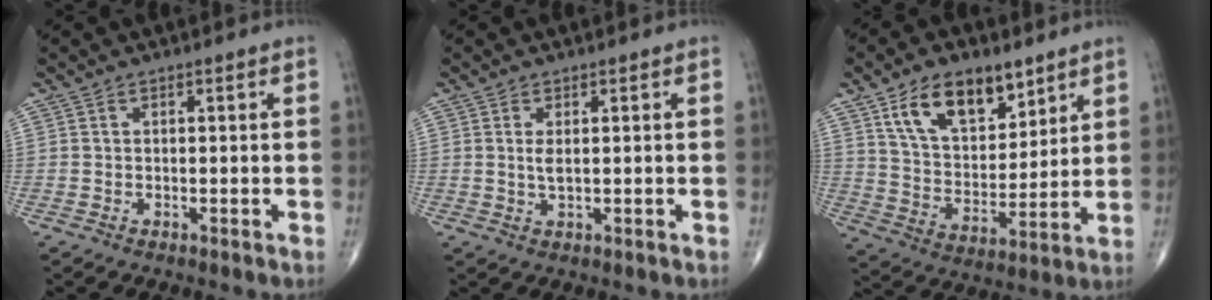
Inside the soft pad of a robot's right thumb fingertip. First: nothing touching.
{"total": 2.0, "force": [0.4, 0.6, 1.8], "torque": [-0.040, -0.006, 0.011]}
{"total": 15.2, "force": [8.9, 8.1, 9.3], "torque": [-0.123, -0.045, 0.164]}